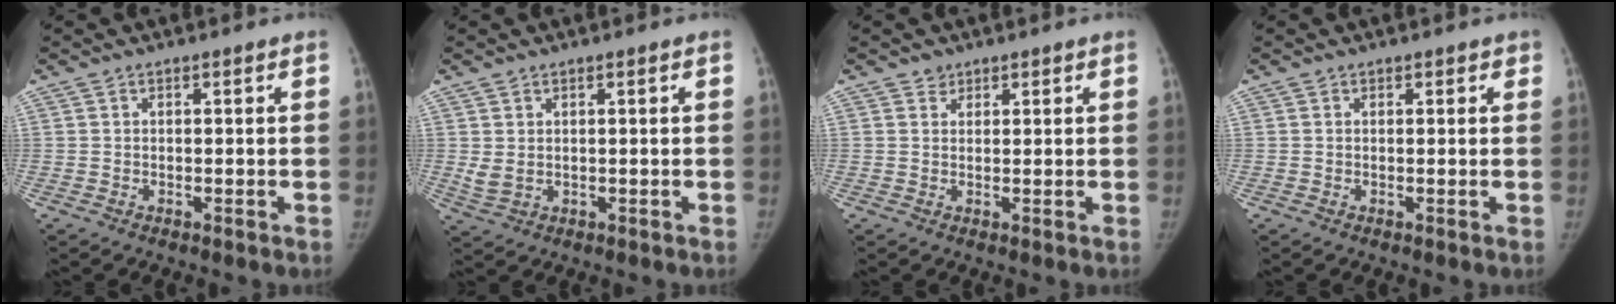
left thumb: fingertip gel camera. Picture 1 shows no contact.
{"total": 2.5, "force": [0.4, 1.6, 1.8], "torque": [-0.038, -0.003, 0.013]}
{"total": 1.5, "force": [1.0, 1.1, 0.1], "torque": [0.017, -0.006, 0.012]}
{"total": 0.7, "force": [0.5, 0.4, 0.2], "torque": [0.006, -0.002, 0.002]}